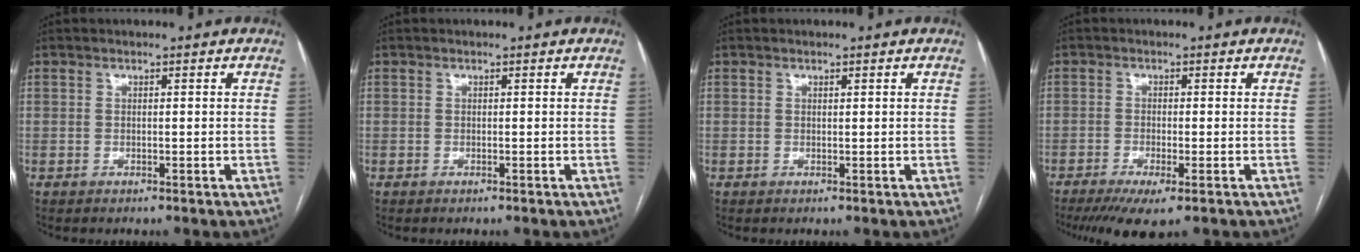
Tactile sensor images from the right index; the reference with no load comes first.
{"total": 0.0}
{"total": 0.0}
{"total": 6.4, "force": [-4.1, 1.0, 4.8], "torque": [-0.077, -0.016, -0.065]}